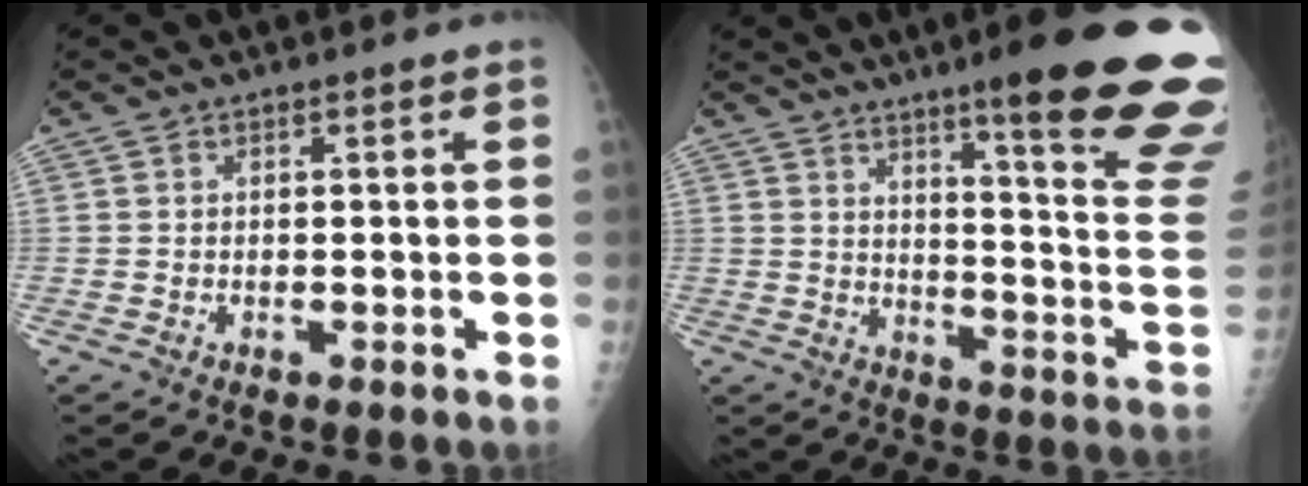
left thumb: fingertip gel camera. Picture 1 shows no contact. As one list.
[{"total": 24.2, "force": [16.3, 2.2, 17.6], "torque": [-0.192, -0.099, 0.217]}]